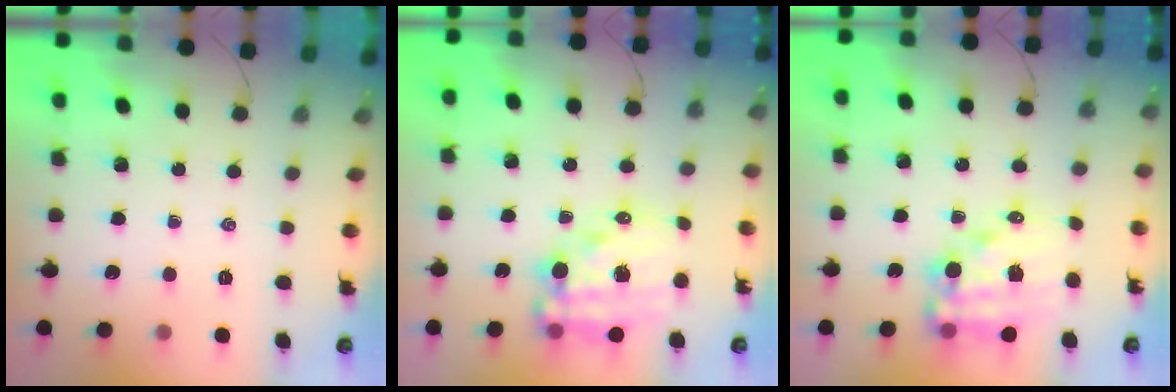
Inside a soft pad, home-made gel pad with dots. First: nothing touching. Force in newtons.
{"total": 16.6, "press": 16.2, "slide": 3.6}
{"total": 13.8, "press": 13.4, "slide": 3.3}